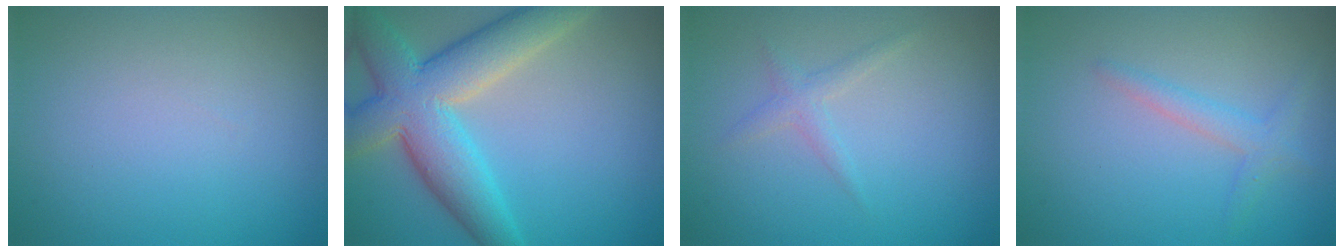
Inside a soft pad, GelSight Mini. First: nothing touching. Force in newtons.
{"total": 8.6, "press": 8.6, "slide": 0.7}
{"total": 1.2, "press": 1.2, "slide": 0.1}
{"total": 1.7, "press": 1.7, "slide": 0.1}